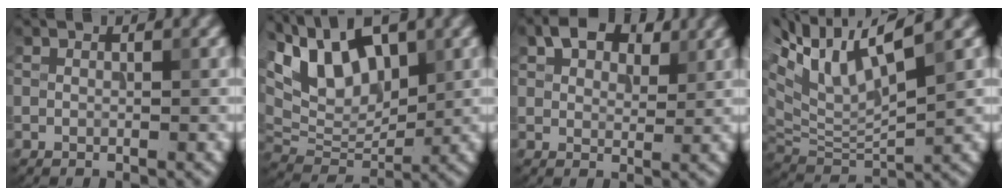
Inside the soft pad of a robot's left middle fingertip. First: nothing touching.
{"total": 10.5, "force": [5.7, 5.2, 7.1], "torque": [-0.130, 0.011, 0.093]}
{"total": 4.6, "force": [2.6, 2.8, 2.6], "torque": [-0.046, 0.005, 0.039]}
{"total": 9.7, "force": [5.3, 3.0, 7.5], "torque": [-0.157, 0.018, 0.096]}